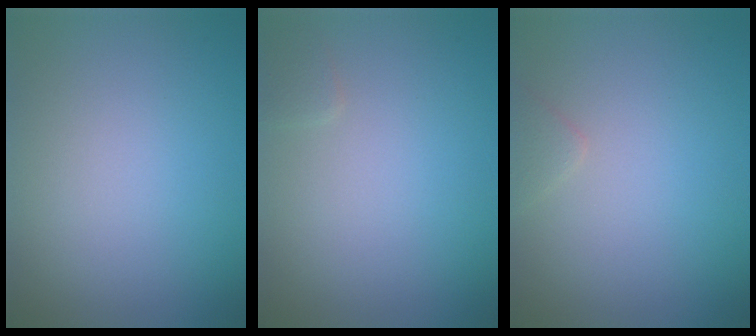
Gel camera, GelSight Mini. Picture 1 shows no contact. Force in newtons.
{"total": 0.8, "press": 0.8, "slide": 0.0}
{"total": 0.9, "press": 0.9, "slide": 0.1}